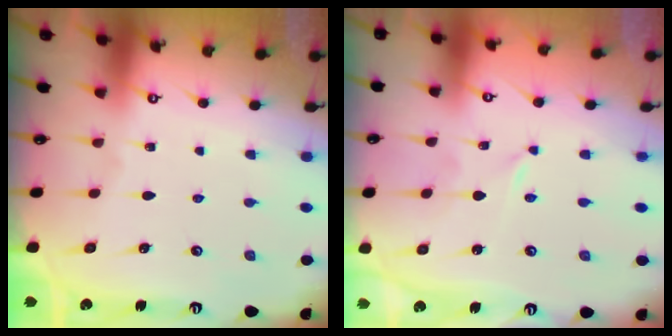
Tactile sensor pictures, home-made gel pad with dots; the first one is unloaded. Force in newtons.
{"total": 0.0}